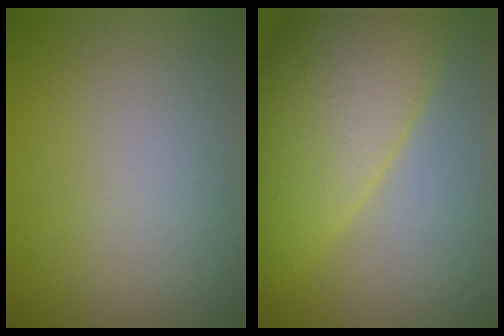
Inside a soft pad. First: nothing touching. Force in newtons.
{"total": 9.8, "press": 9.8, "slide": 0.4}